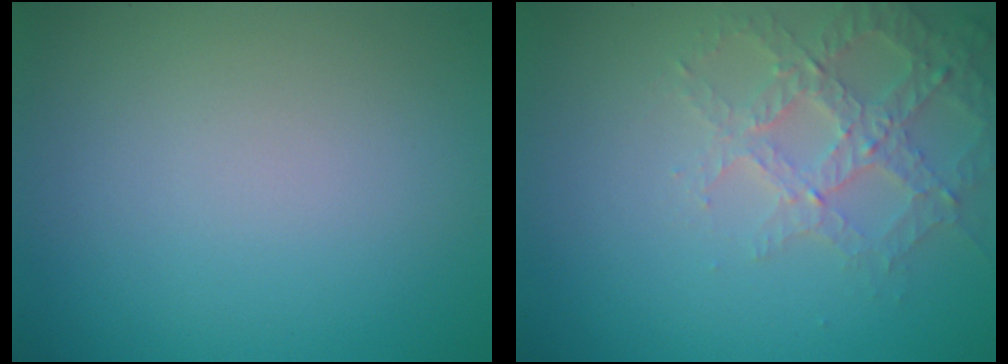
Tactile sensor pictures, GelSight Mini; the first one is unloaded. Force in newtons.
{"total": 3.7, "press": 3.5, "slide": 1.1}